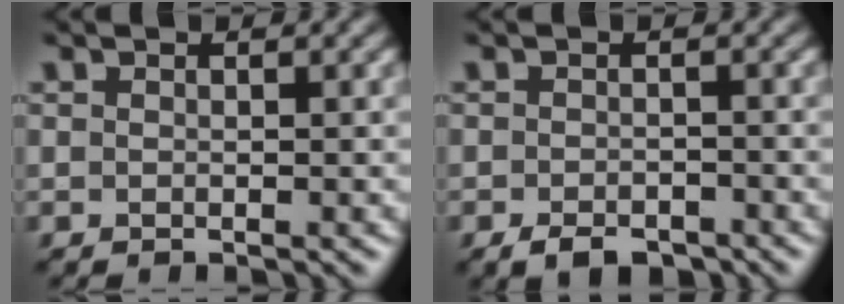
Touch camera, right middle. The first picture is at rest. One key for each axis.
{"total": 2.9, "fx": -2.2, "fy": 1.3, "fz": 1.5, "tx": -0.023, "ty": -0.005, "tz": -0.034}